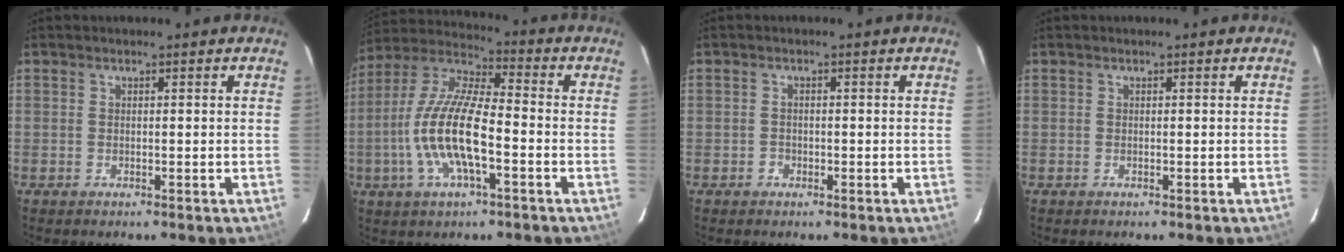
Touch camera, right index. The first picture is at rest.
{"total": 15.3, "force": [-4.2, 4.6, 14.0], "torque": [-0.283, -0.003, -0.086]}
{"total": 1.3, "force": [-0.7, 1.1, 0.0], "torque": [0.001, 0.005, -0.010]}
{"total": 0.0}